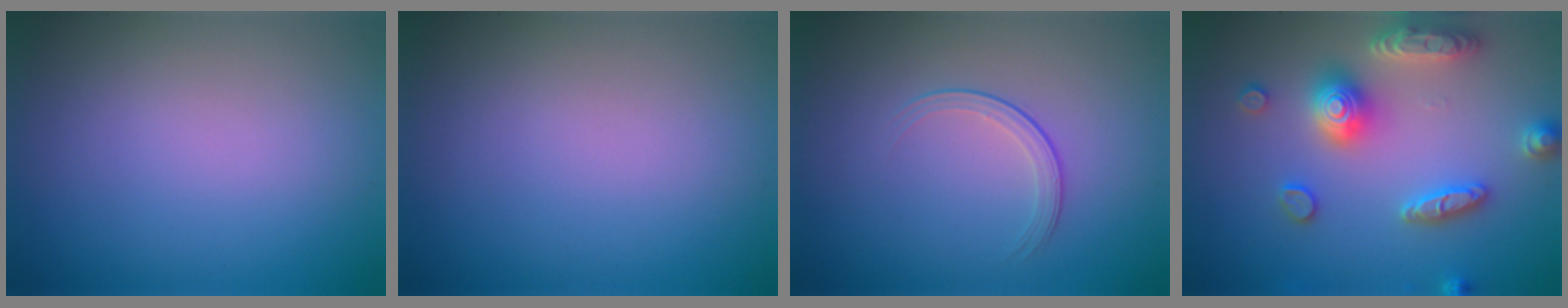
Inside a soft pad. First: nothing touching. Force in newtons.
{"total": 0.0}
{"total": 1.7, "press": 0.9, "slide": 1.4}
{"total": 5.5, "press": 5.4, "slide": 0.9}